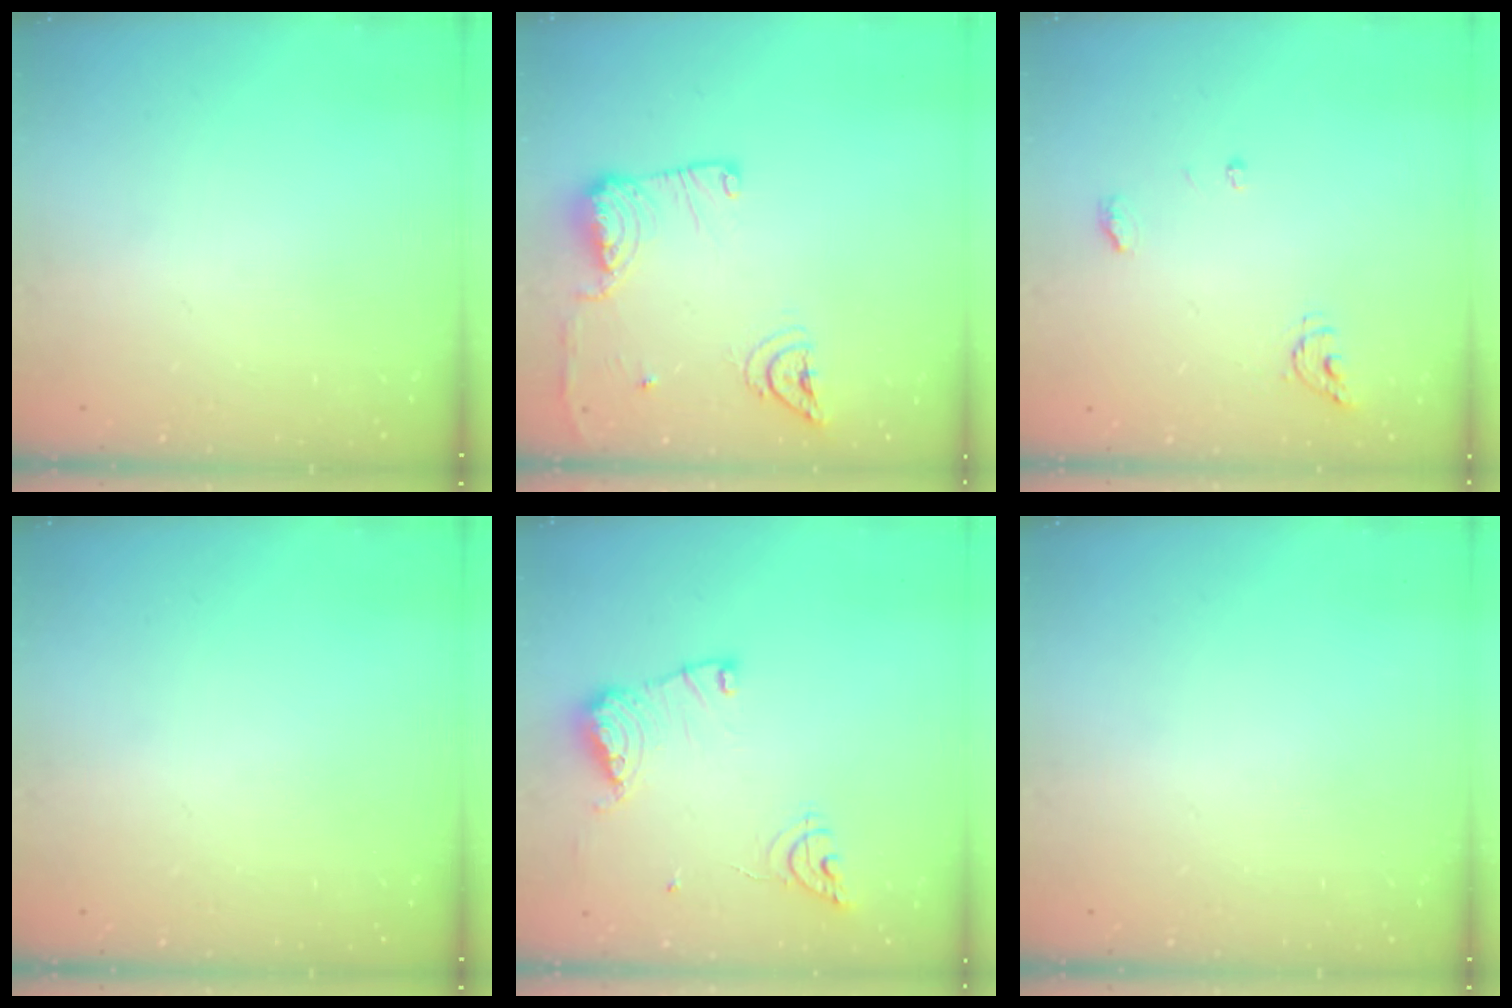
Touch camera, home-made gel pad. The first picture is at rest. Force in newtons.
{"total": 13.5, "press": 13.4, "slide": 1.7}
{"total": 5.3, "press": 5.3, "slide": 0.4}
{"total": 0.0}
{"total": 13.4, "press": 13.3, "slide": 1.4}
{"total": 0.0}